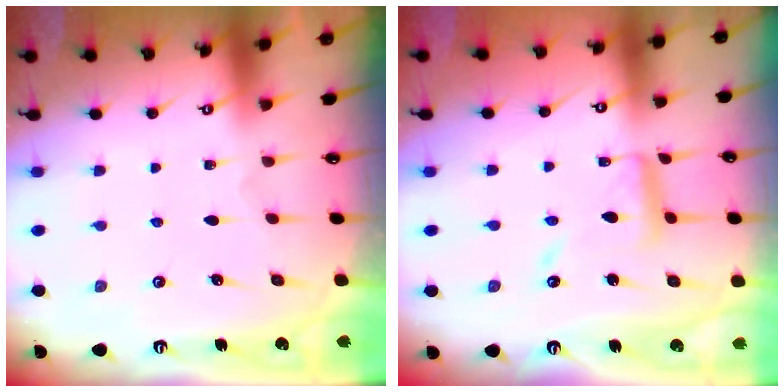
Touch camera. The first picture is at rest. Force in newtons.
{"total": 10.4, "press": 10.3, "slide": 0.8}